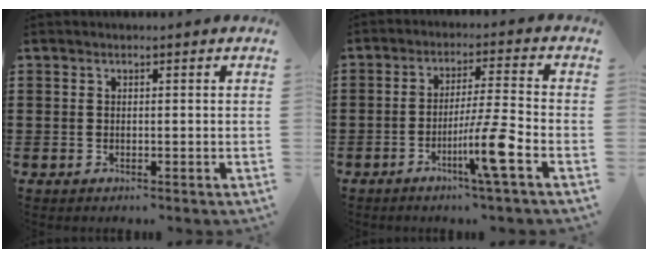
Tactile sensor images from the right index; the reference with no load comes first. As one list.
[{"total": 8.6, "force": [-3.8, -0.3, 7.8], "torque": [-0.140, -0.009, -0.070]}]